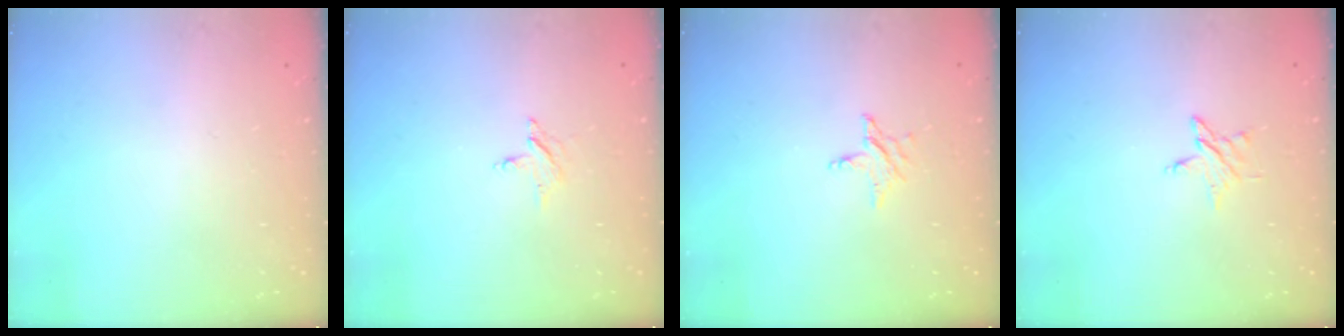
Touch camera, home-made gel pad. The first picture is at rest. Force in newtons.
{"total": 2.3, "press": 2.2, "slide": 0.3}
{"total": 3.0, "press": 3.0, "slide": 0.3}
{"total": 3.9, "press": 3.9, "slide": 0.3}